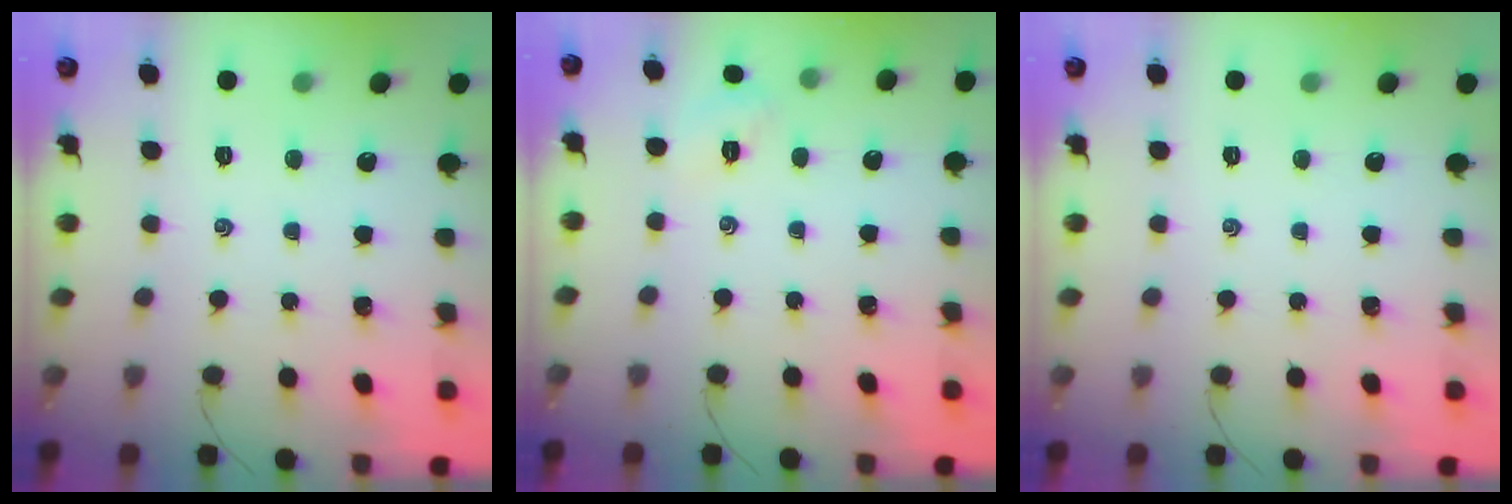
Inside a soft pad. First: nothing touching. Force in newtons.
{"total": 3.1, "press": 2.9, "slide": 0.9}
{"total": 0.0}